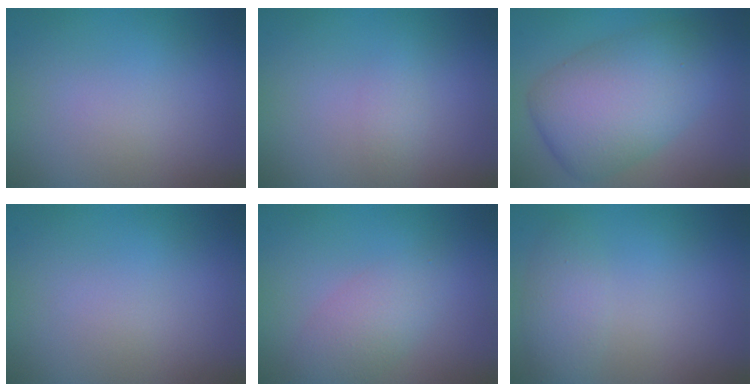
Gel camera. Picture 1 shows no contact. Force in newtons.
{"total": 1.0, "press": 1.0, "slide": 0.0}
{"total": 7.8, "press": 7.8, "slide": 0.0}
{"total": 0.0}
{"total": 2.8, "press": 2.8, "slide": 0.1}
{"total": 2.0, "press": 2.0, "slide": 0.1}